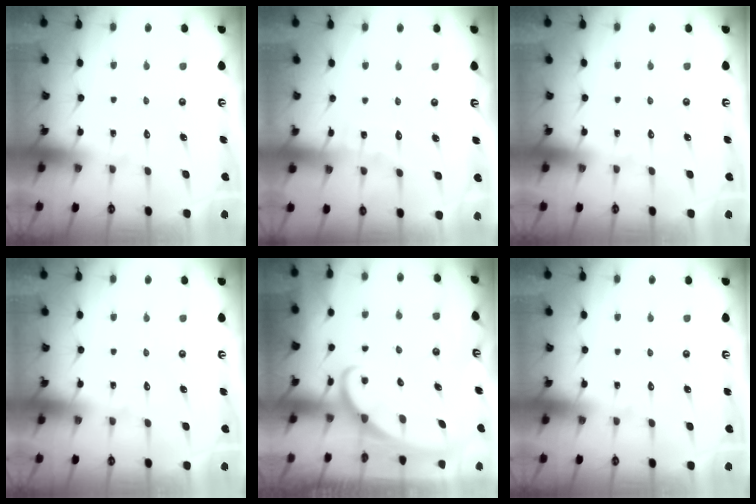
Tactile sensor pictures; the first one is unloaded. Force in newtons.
{"total": 4.5, "press": 4.5, "slide": 0.5}
{"total": 0.0}
{"total": 0.0}
{"total": 2.3, "press": 2.3, "slide": 0.1}
{"total": 0.0}